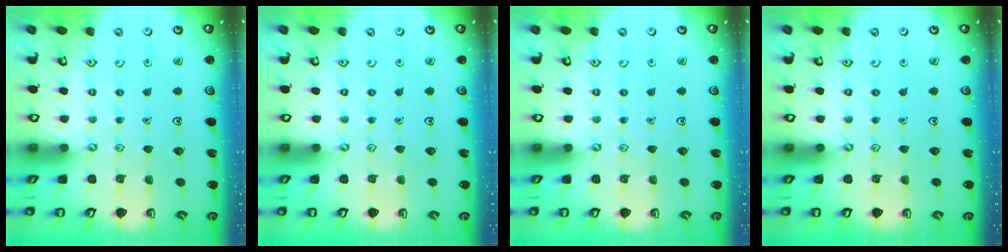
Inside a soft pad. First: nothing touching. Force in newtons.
{"total": 0.0}
{"total": 0.0}
{"total": 0.0}